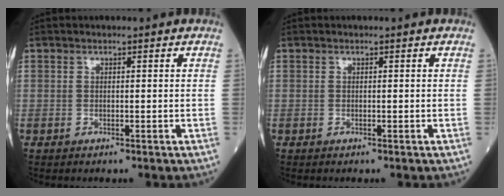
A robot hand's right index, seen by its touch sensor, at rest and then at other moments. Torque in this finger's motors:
{"motor_torque": [-0.02, 0.02, -0.08, 0.00]}